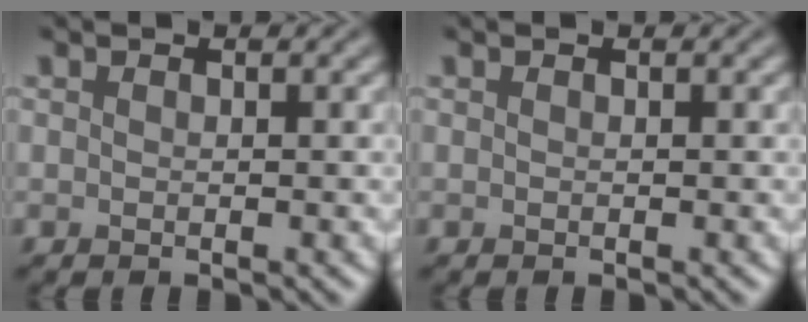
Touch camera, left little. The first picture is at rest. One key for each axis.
{"total": 0.0}